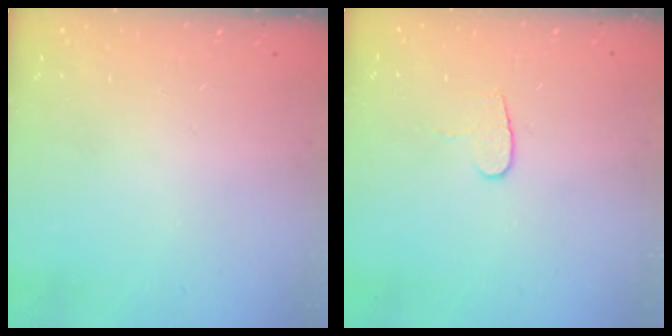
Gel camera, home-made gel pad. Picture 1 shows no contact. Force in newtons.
{"total": 5.0, "press": 5.0, "slide": 0.5}